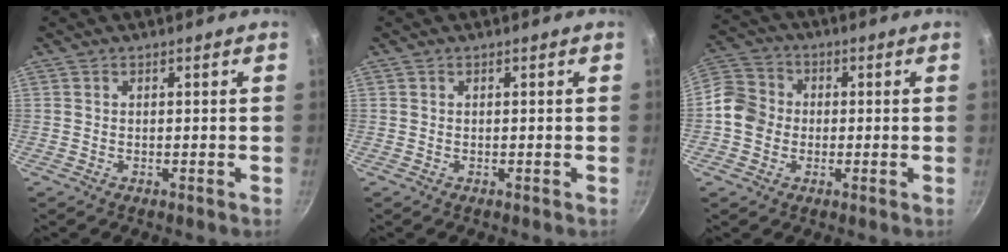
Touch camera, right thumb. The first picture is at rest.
{"total": 0.0}
{"total": 8.3, "force": [-0.9, 7.3, 3.8], "torque": [-0.044, 0.019, -0.039]}